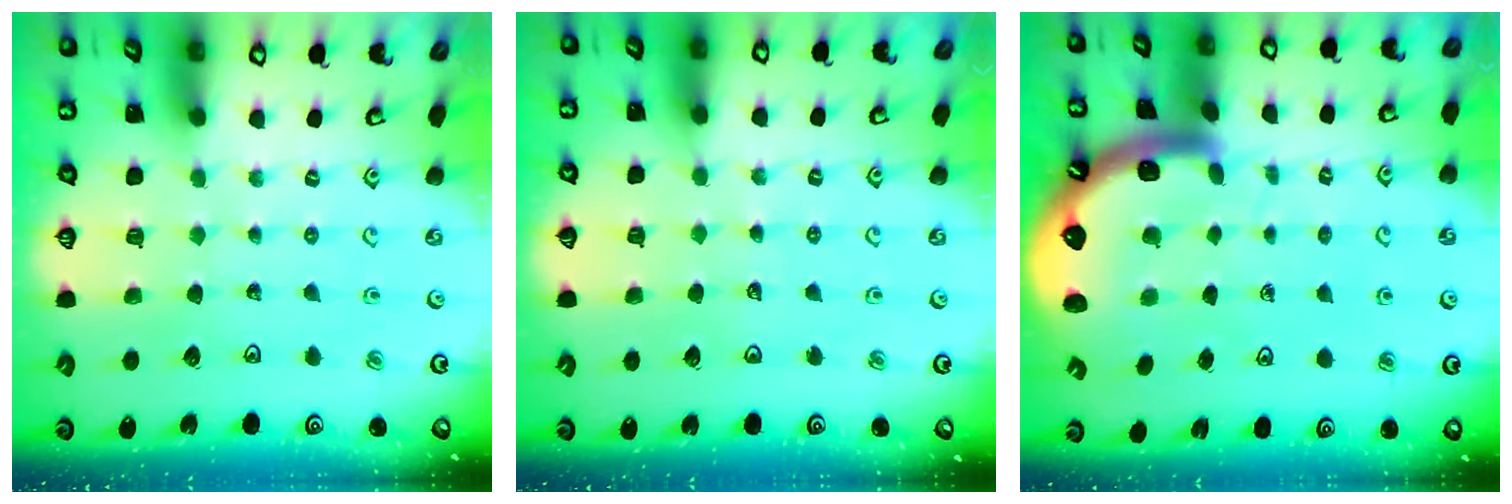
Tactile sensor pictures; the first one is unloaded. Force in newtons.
{"total": 1.9, "press": 1.9, "slide": 0.2}
{"total": 4.6, "press": 4.5, "slide": 0.6}